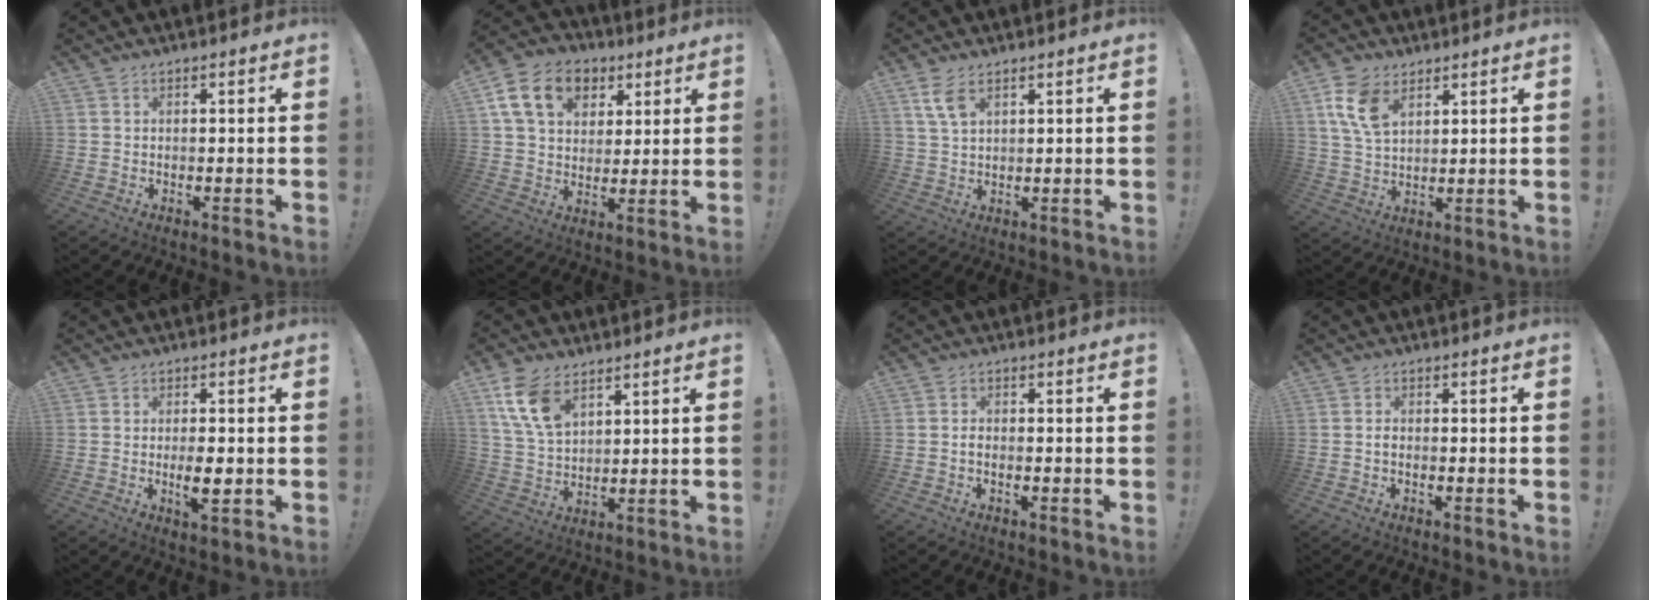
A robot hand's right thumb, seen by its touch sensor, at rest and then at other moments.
{"total": 16.7, "force": [7.0, 12.2, 9.1], "torque": [-0.138, -0.019, 0.133]}
{"total": 5.9, "force": [3.3, 2.7, 4.1], "torque": [-0.078, -0.009, 0.064]}
{"total": 10.4, "force": [5.3, 6.2, 6.5], "torque": [-0.136, -0.008, 0.101]}
{"total": 5.5, "force": [-1.1, 1.7, 5.1], "torque": [-0.082, -0.009, -0.022]}
{"total": 11.1, "force": [6.3, 6.3, 6.6], "torque": [-0.136, -0.018, 0.125]}
{"total": 1.6, "force": [-1.0, 0.5, 1.2], "torque": [-0.026, 0.007, -0.017]}
{"total": 1.5, "force": [-1.0, 0.5, 1.0], "torque": [-0.024, 0.007, -0.016]}